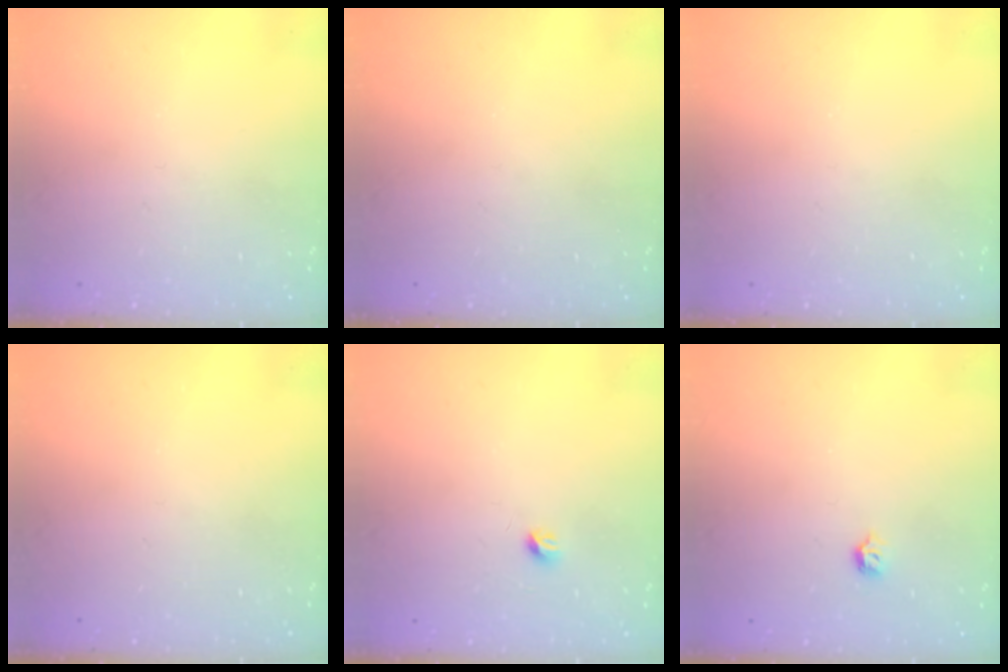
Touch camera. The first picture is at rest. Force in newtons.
{"total": 0.0}
{"total": 0.0}
{"total": 0.0}
{"total": 3.6, "press": 3.5, "slide": 0.6}
{"total": 4.0, "press": 3.9, "slide": 0.7}